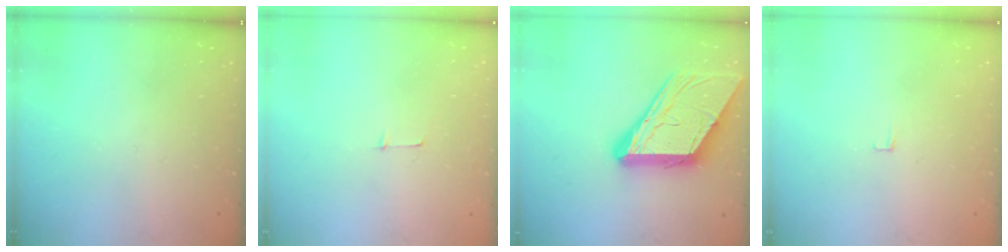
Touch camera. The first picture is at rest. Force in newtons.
{"total": 3.7, "press": 3.7, "slide": 0.3}
{"total": 16.3, "press": 16.2, "slide": 1.9}
{"total": 3.8, "press": 3.8, "slide": 0.3}